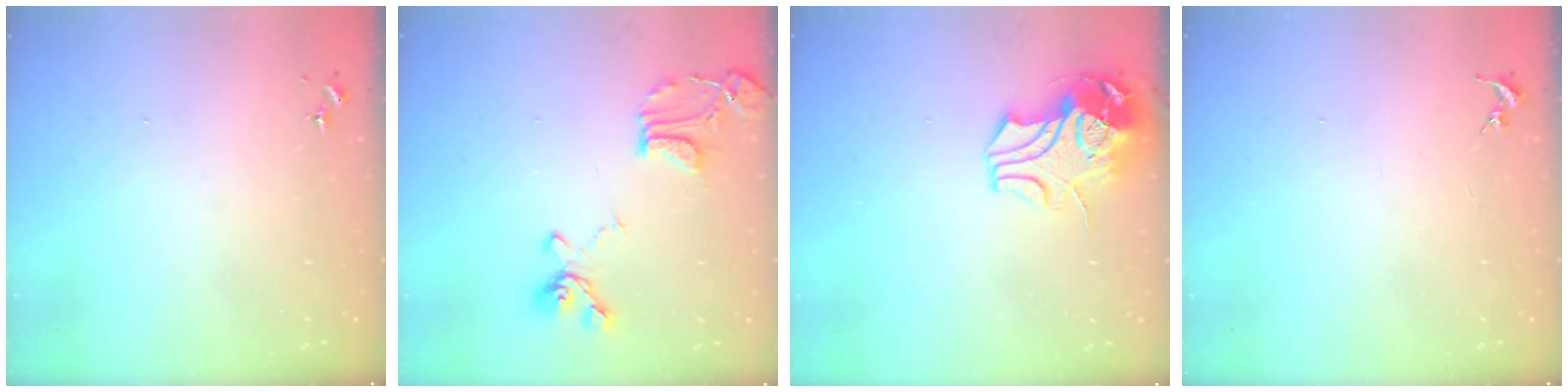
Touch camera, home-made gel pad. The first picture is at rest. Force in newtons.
{"total": 16.6, "press": 16.5, "slide": 1.7}
{"total": 11.6, "press": 11.5, "slide": 1.5}
{"total": 0.0}